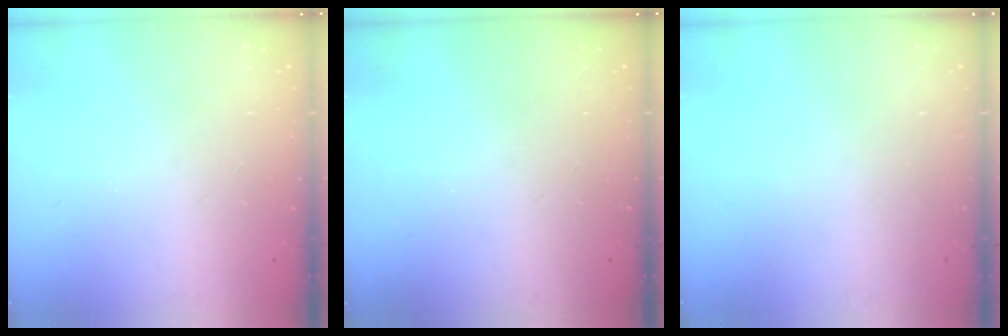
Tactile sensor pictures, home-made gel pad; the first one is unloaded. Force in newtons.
{"total": 0.0}
{"total": 0.0}